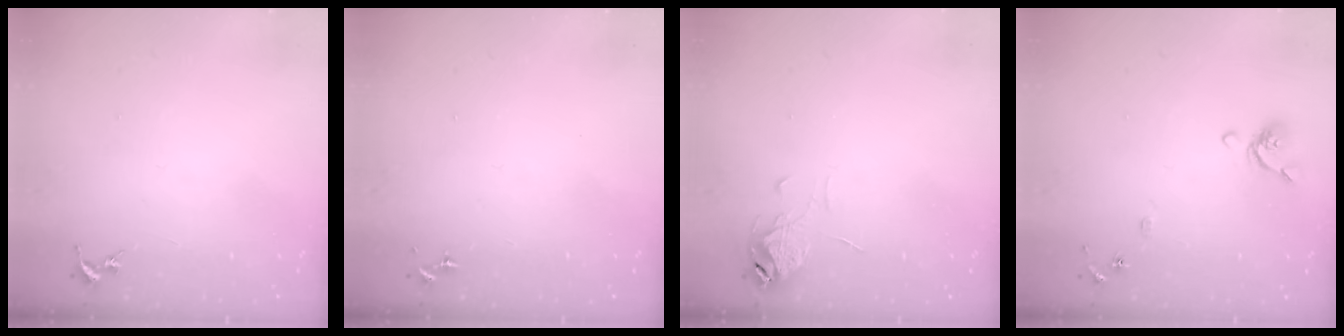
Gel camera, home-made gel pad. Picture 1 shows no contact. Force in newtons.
{"total": 0.0}
{"total": 6.4, "press": 6.4, "slide": 0.5}
{"total": 7.9, "press": 7.7, "slide": 1.4}